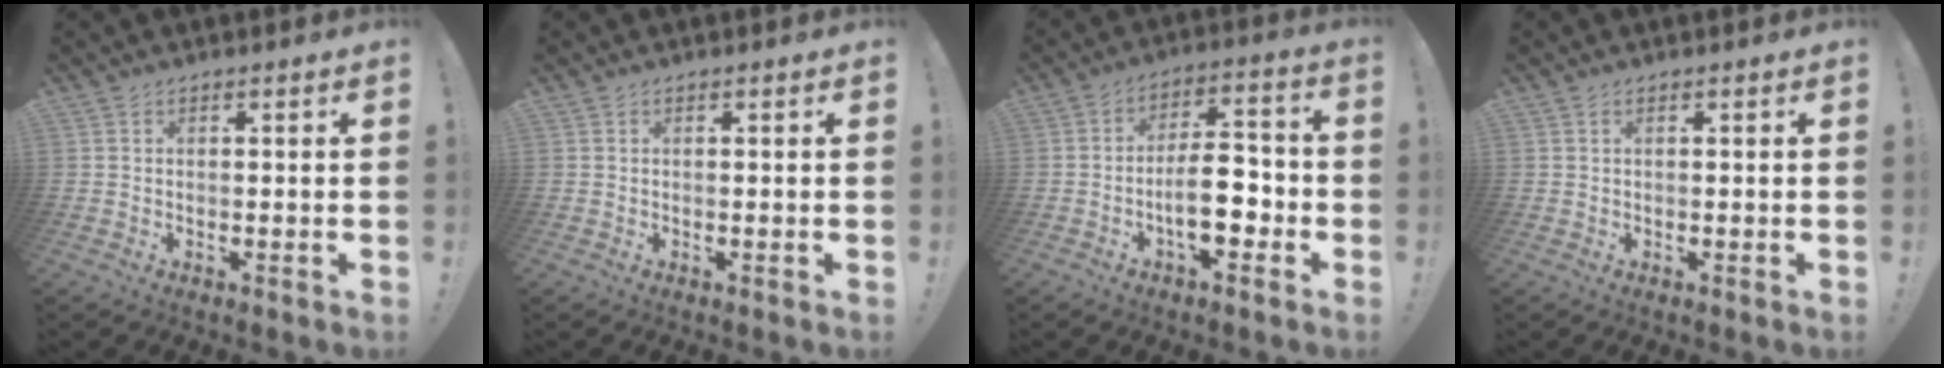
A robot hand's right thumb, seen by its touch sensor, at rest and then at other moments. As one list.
[{"total": 0.0}, {"total": 13.3, "force": [-3.8, 5.7, 11.5], "torque": [-0.197, 0.019, -0.068]}, {"total": 0.0}]